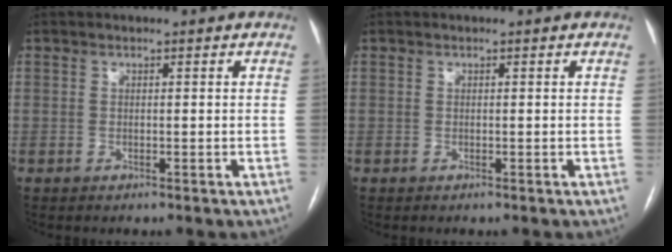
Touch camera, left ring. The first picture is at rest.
{"total": 0.0}